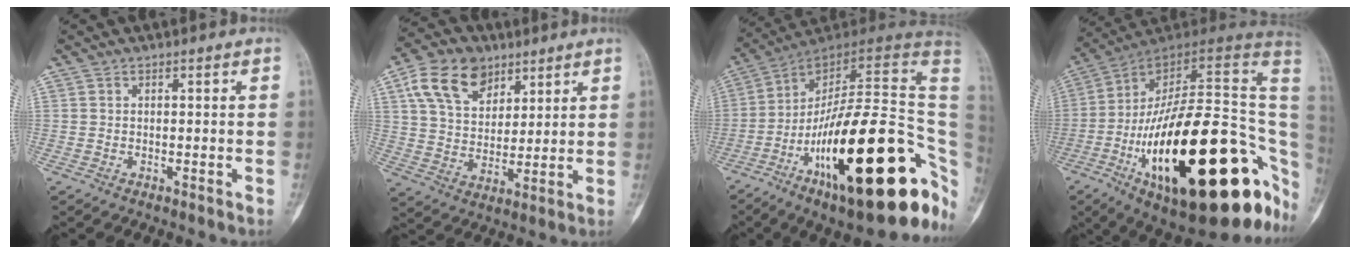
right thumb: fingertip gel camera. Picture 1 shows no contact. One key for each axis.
{"total": 13.6, "fx": 6.9, "fy": 9.0, "fz": 7.4, "tx": -0.113, "ty": -0.016, "tz": 0.131}
{"total": 34.6, "fx": -9.6, "fy": 10.2, "fz": 31.6, "tx": -0.385, "ty": 0.060, "tz": -0.149}
{"total": 39.9, "fx": -10.3, "fy": 15.2, "fz": 35.4, "tx": -0.457, "ty": 0.047, "tz": -0.159}